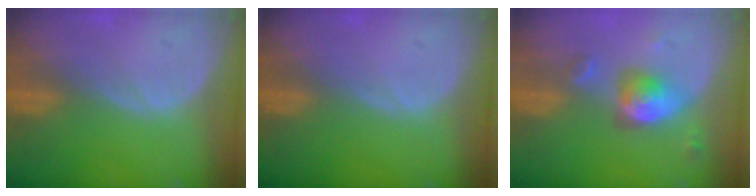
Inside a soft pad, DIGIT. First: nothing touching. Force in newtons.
{"total": 0.0}
{"total": 5.1, "press": 5.1, "slide": 0.2}